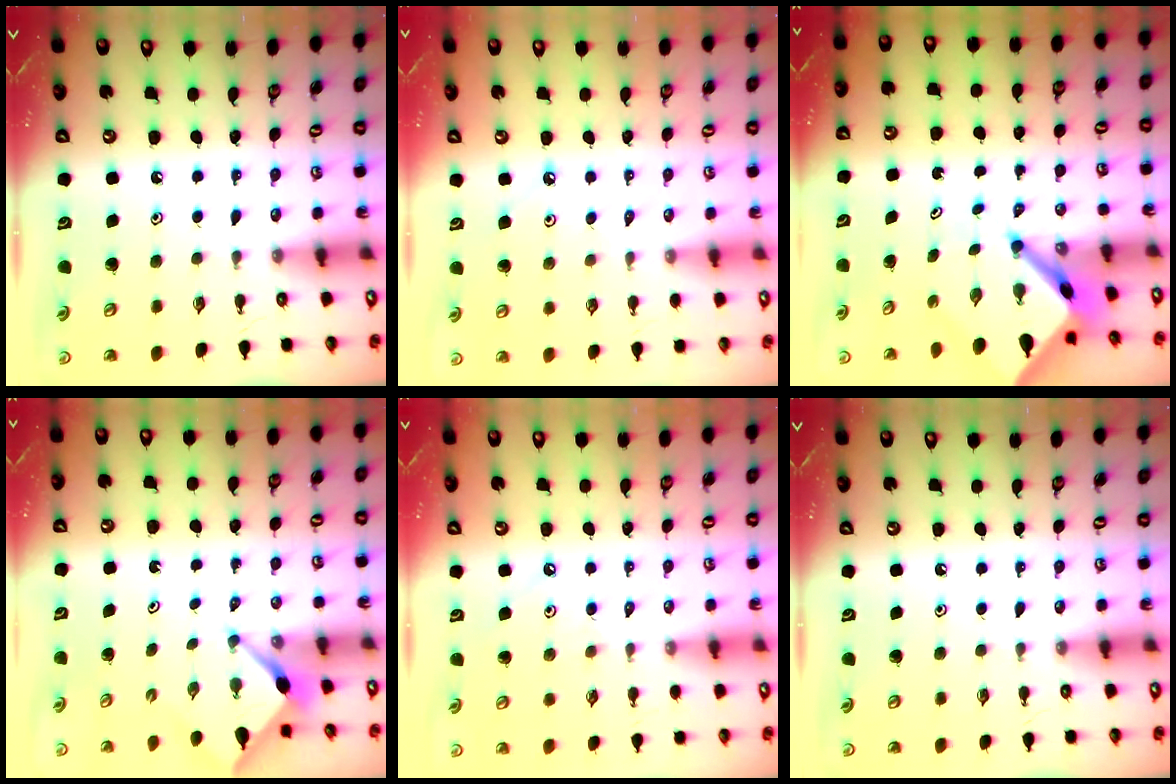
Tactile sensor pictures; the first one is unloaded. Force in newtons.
{"total": 1.8, "press": 1.8, "slide": 0.2}
{"total": 7.5, "press": 7.5, "slide": 0.5}
{"total": 2.6, "press": 2.6, "slide": 0.3}
{"total": 2.1, "press": 2.1, "slide": 0.4}
{"total": 0.0}